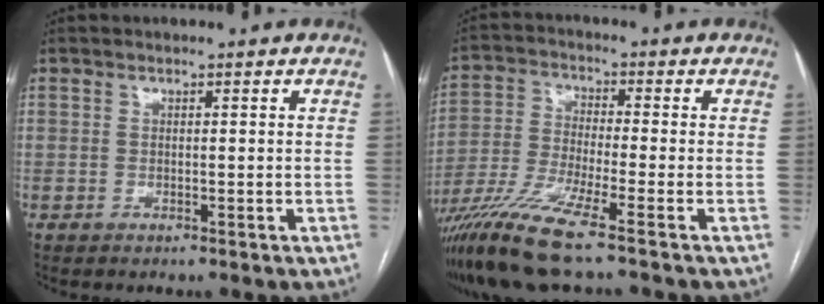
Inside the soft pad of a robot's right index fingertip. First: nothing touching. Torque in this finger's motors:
{"motor_torque": [1.28, -0.85, 0.69, 0.21]}